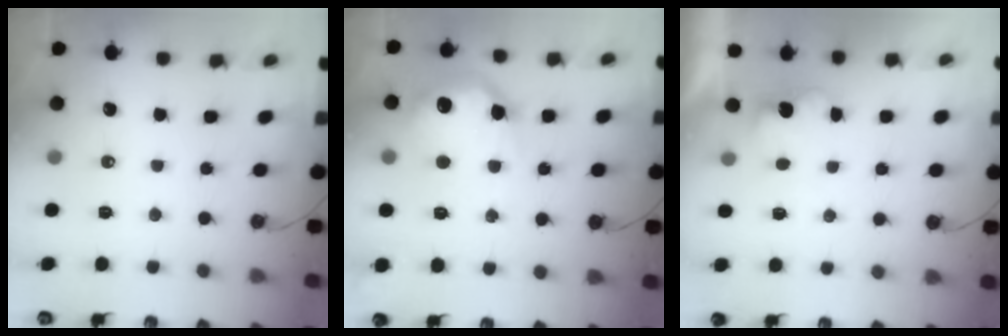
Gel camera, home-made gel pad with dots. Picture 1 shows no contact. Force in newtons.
{"total": 17.3, "press": 17.2, "slide": 1.3}
{"total": 1.4, "press": 1.2, "slide": 0.7}